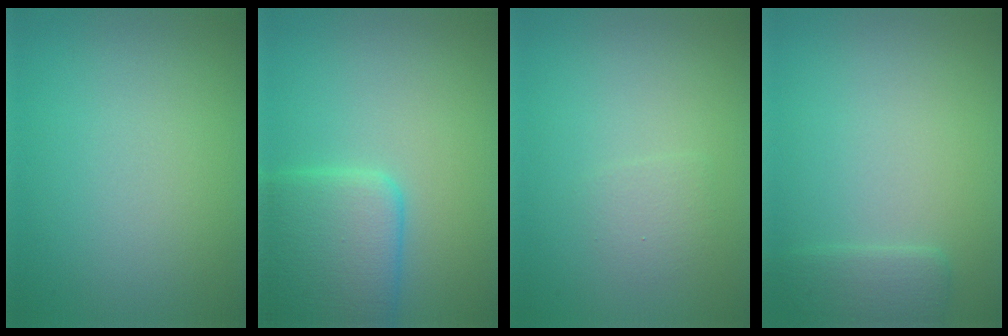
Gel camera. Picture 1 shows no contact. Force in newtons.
{"total": 5.6, "press": 5.6, "slide": 0.3}
{"total": 1.1, "press": 1.1, "slide": 0.1}
{"total": 1.8, "press": 1.8, "slide": 0.1}